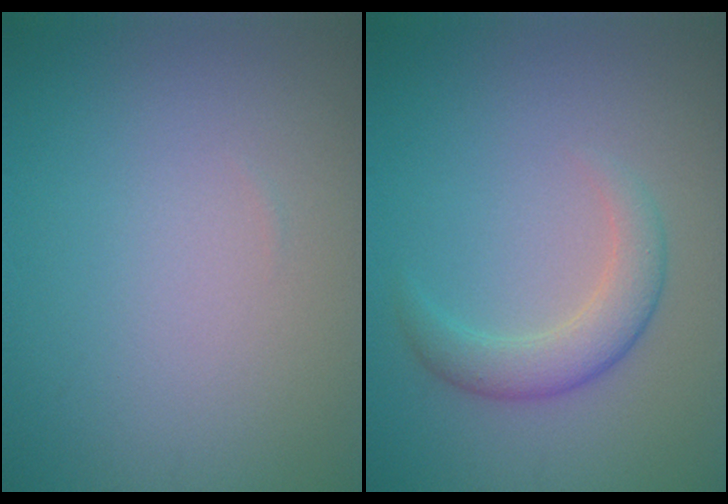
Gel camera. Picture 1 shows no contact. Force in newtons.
{"total": 3.0, "press": 3.0, "slide": 0.1}